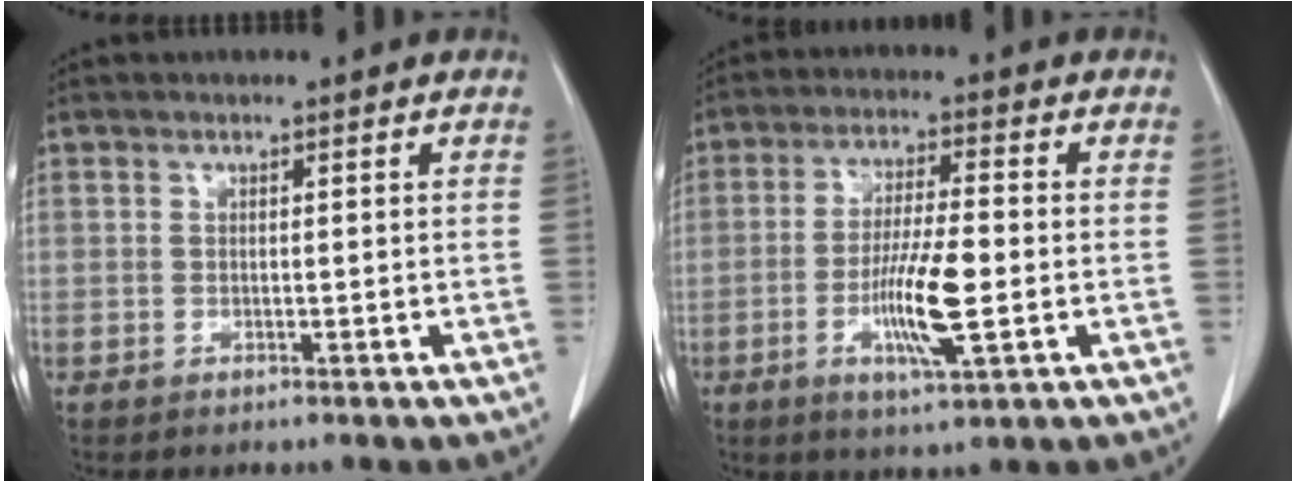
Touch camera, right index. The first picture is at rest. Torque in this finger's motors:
{"motor_torque": [0.51, 0.33, 0.21, 0.09]}